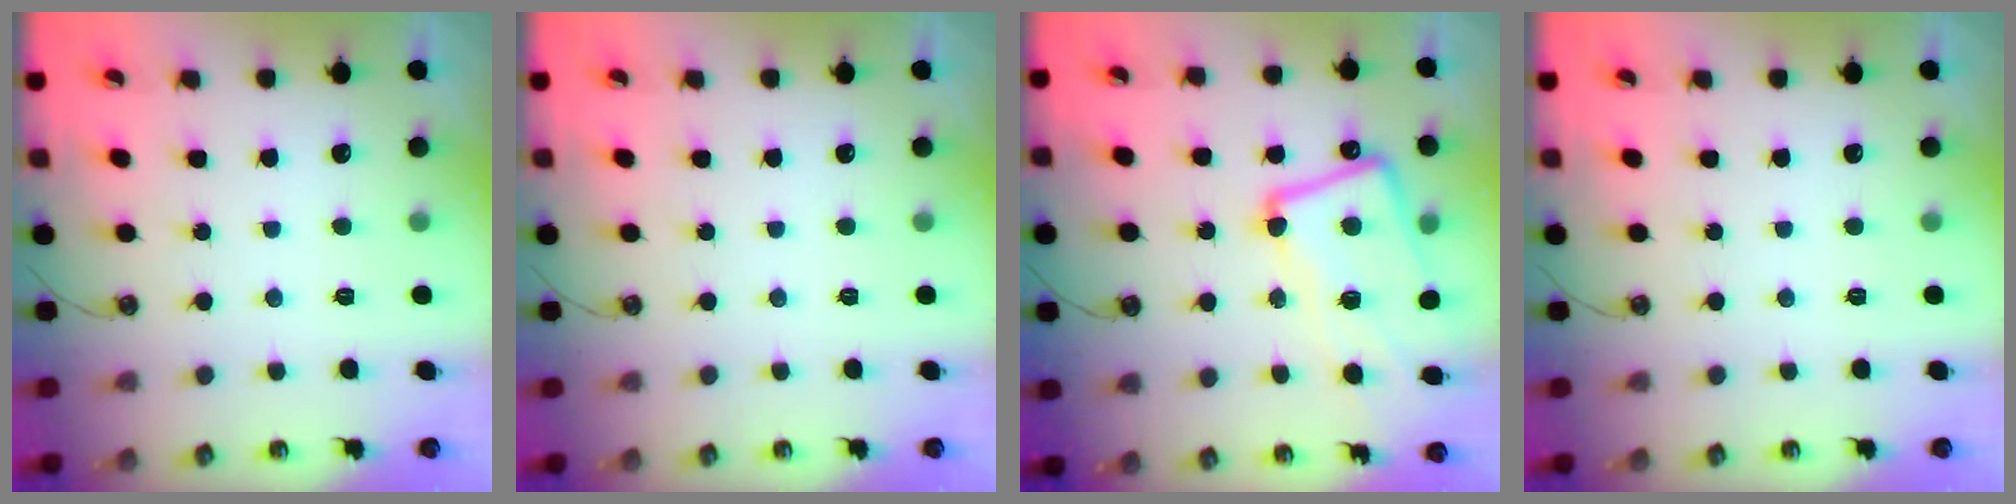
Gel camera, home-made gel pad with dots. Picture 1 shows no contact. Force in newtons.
{"total": 0.0}
{"total": 9.1, "press": 9.0, "slide": 1.2}
{"total": 0.0}